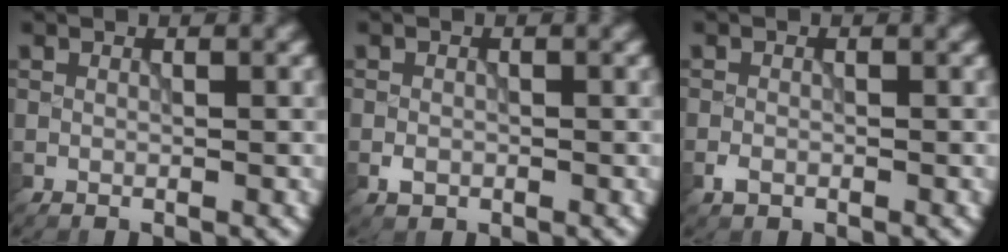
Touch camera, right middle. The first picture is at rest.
{"total": 1.1, "force": [-0.5, 0.9, 0.5], "torque": [-0.008, -0.002, -0.011]}
{"total": 1.0, "force": [-0.6, 0.7, 0.5], "torque": [-0.007, -0.001, -0.013]}